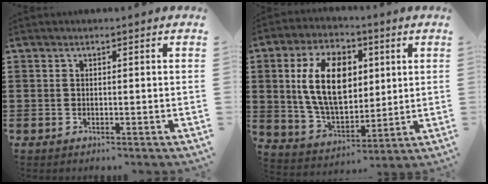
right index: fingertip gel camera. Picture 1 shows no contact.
{"total": 13.2, "force": [2.7, 8.0, 10.1], "torque": [-0.222, 0.015, 0.047]}